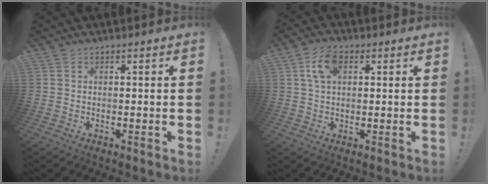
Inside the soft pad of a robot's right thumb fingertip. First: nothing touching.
{"total": 7.6, "force": [2.5, 4.5, 5.6], "torque": [-0.098, 0.009, 0.047]}